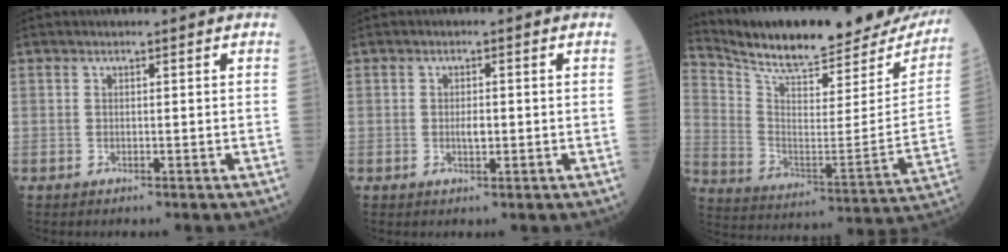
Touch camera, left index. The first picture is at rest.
{"total": 1.6, "force": [-0.4, 0.6, 1.4], "torque": [-0.026, -0.003, -0.007]}
{"total": 26.4, "force": [24.0, 4.7, 9.8], "torque": [-0.166, -0.076, 0.335]}